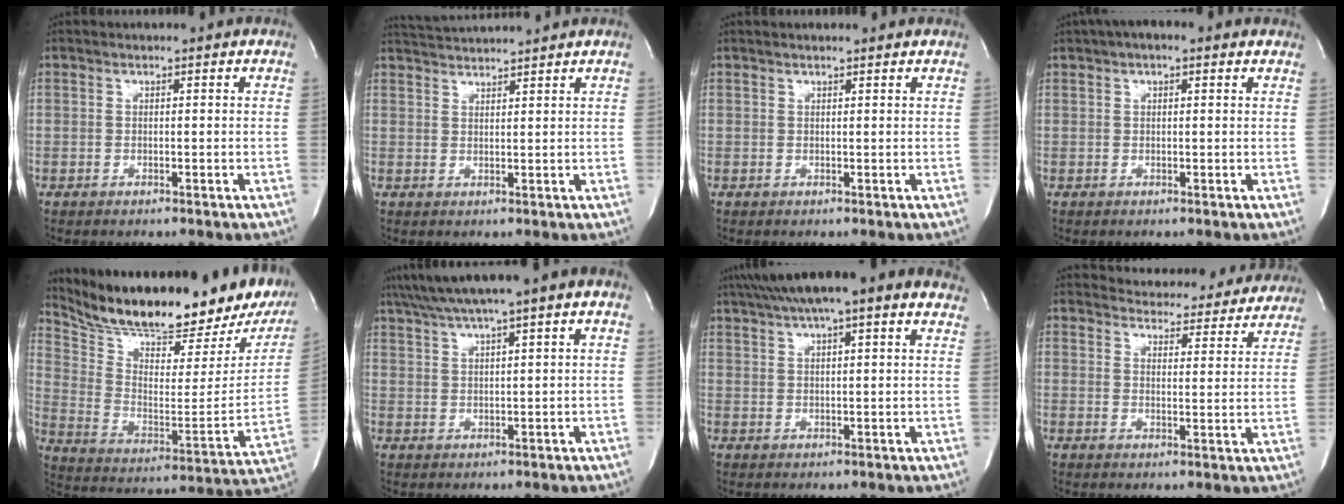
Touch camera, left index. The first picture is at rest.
{"total": 5.8, "force": [5.6, -1.0, 1.0], "torque": [-0.021, 0.021, 0.093]}
{"total": 3.4, "force": [3.1, 0.4, 1.3], "torque": [-0.019, 0.022, 0.036]}
{"total": 4.5, "force": [2.9, 1.6, 3.2], "torque": [-0.050, 0.031, 0.039]}
{"total": 29.2, "force": [24.3, 7.5, 14.4], "torque": [-0.255, -0.035, 0.343]}
{"total": 9.0, "force": [6.2, 0.0, 6.5], "torque": [-0.115, 0.041, 0.099]}
{"total": 15.5, "force": [11.8, 2.7, 9.7], "torque": [-0.167, 0.055, 0.164]}
{"total": 16.5, "force": [15.9, 3.9, 2.4], "torque": [-0.011, -0.019, 0.178]}